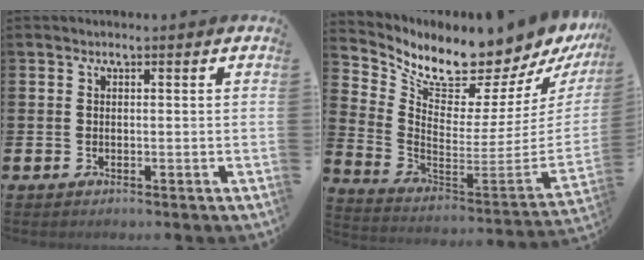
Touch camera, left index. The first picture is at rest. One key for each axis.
{"total": 8.4, "fx": 8.2, "fy": 1.6, "fz": 1.2, "tx": -0.054, "ty": -0.090, "tz": 0.130}